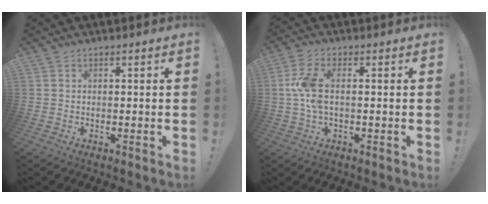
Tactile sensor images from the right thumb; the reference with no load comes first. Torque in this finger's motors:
{"motor_torque": [1.28, 1.13, 1.04, -0.01, 0.08]}